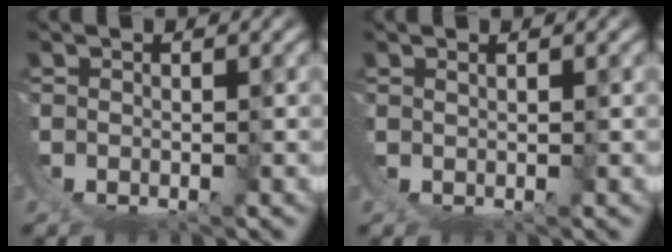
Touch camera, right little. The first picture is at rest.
{"total": 1.7, "force": [0.9, -1.3, 0.3], "torque": [0.003, 0.002, 0.020]}